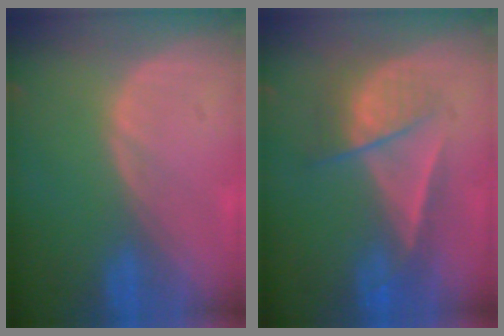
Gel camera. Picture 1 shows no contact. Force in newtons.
{"total": 7.1, "press": 6.0, "slide": 3.7}